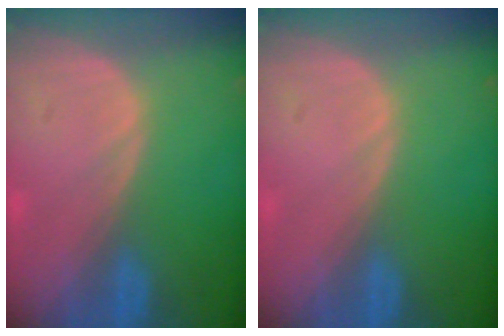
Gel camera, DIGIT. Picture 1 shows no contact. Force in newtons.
{"total": 0.0}